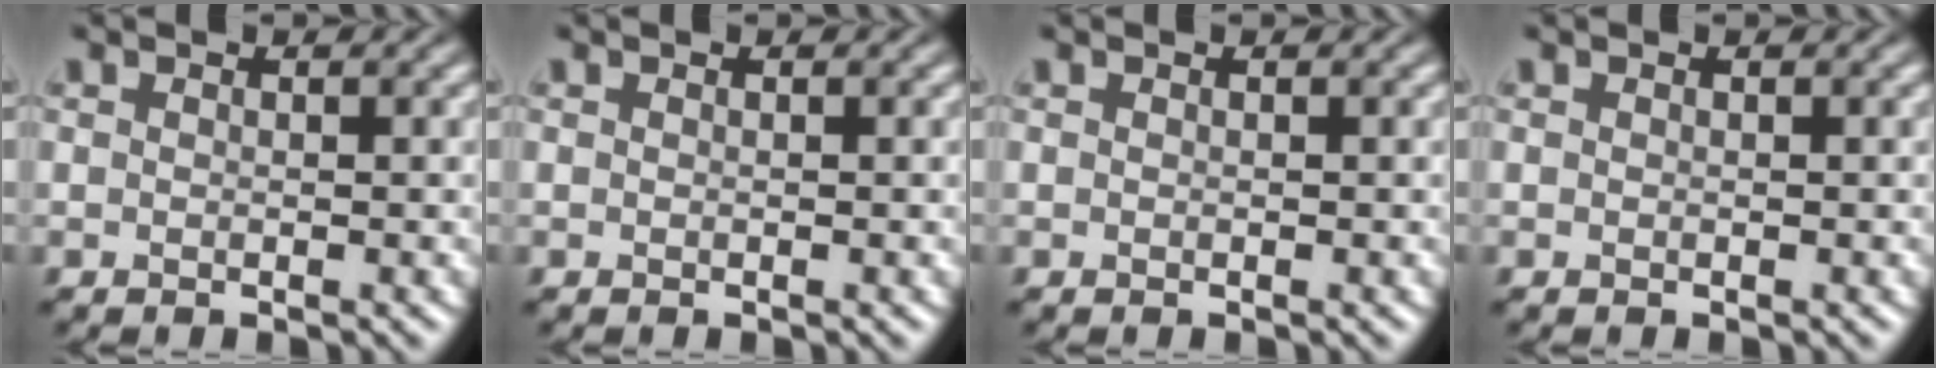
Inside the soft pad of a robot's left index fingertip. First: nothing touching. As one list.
[{"total": 0.0}, {"total": 0.0}, {"total": 0.0}]